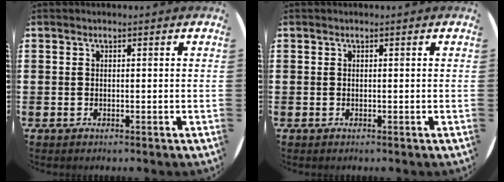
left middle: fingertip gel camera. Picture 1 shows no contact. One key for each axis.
{"total": 0.0}